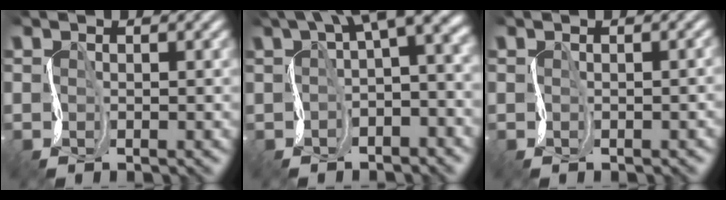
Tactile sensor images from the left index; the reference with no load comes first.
{"total": 8.6, "force": [2.1, 3.8, 7.4], "torque": [-0.100, 0.008, 0.033]}
{"total": 1.6, "force": [-0.5, 0.9, 1.2], "torque": [-0.004, 0.007, -0.004]}